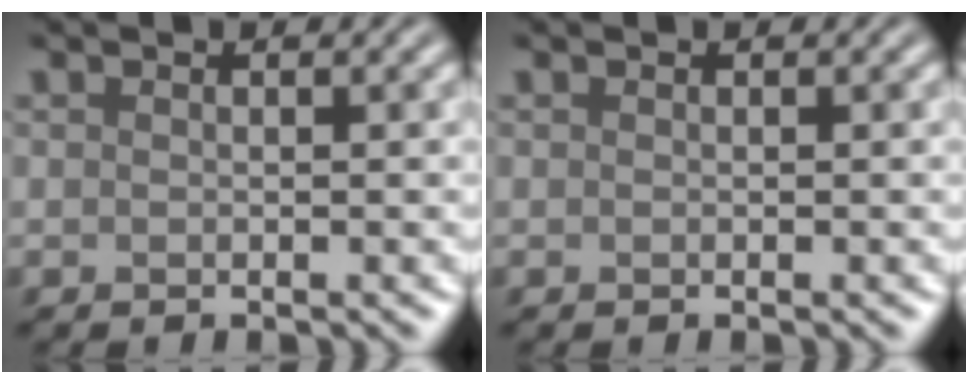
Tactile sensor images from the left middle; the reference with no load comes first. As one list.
[{"total": 0.0}]